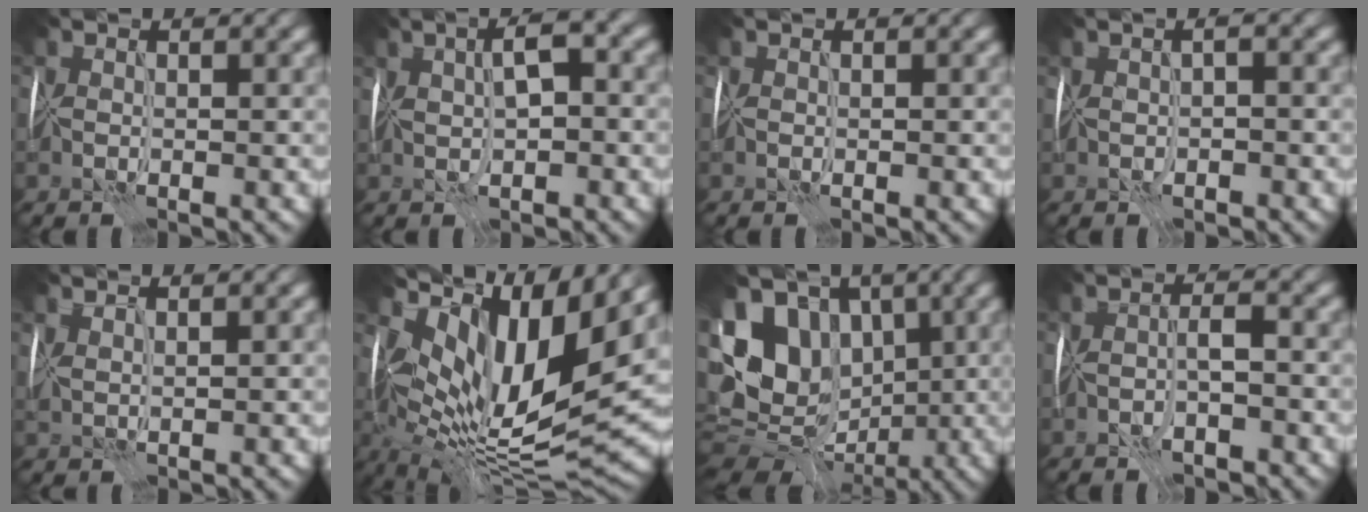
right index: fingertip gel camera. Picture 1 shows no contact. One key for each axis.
{"total": 4.0, "fx": 1.1, "fy": 1.5, "fz": 3.6, "tx": -0.066, "ty": 0.009, "tz": 0.017}
{"total": 0.0}
{"total": 1.5, "fx": -0.5, "fy": 0.9, "fz": 1.1, "tx": -0.003, "ty": 0.008, "tz": -0.006}
{"total": 1.2, "fx": 1.1, "fy": -0.4, "fz": 0.3, "tx": -0.009, "ty": 0.002, "tz": 0.022}
{"total": 12.9, "fx": 4.1, "fy": 5.6, "fz": 10.9, "tx": -0.205, "ty": 0.002, "tz": 0.081}
{"total": 14.3, "fx": 1.3, "fy": 10.6, "fz": 9.5, "tx": -0.173, "ty": 0.013, "tz": 0.026}
{"total": 1.8, "fx": -0.7, "fy": 0.5, "fz": 1.6, "tx": -0.031, "ty": 0.001, "tz": -0.013}